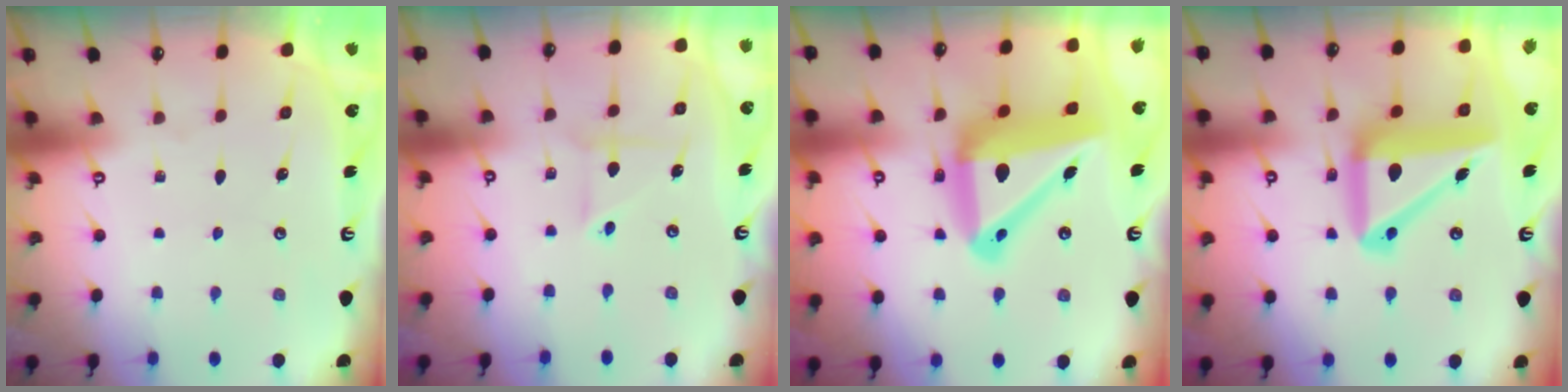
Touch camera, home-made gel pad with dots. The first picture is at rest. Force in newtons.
{"total": 4.0, "press": 3.8, "slide": 1.2}
{"total": 21.1, "press": 21.0, "slide": 2.4}
{"total": 16.7, "press": 16.6, "slide": 1.8}